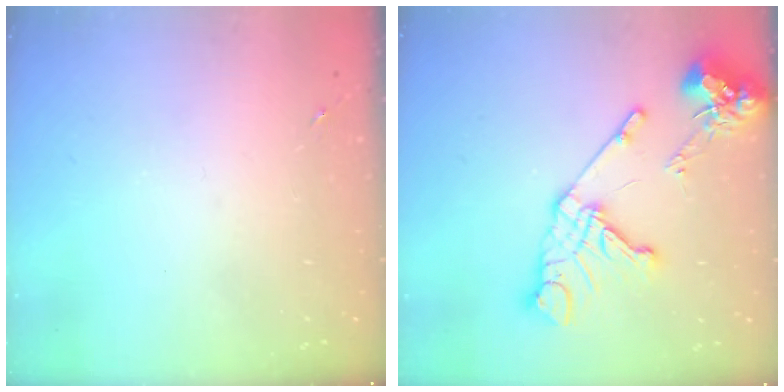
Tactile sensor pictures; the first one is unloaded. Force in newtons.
{"total": 16.5, "press": 16.3, "slide": 2.0}